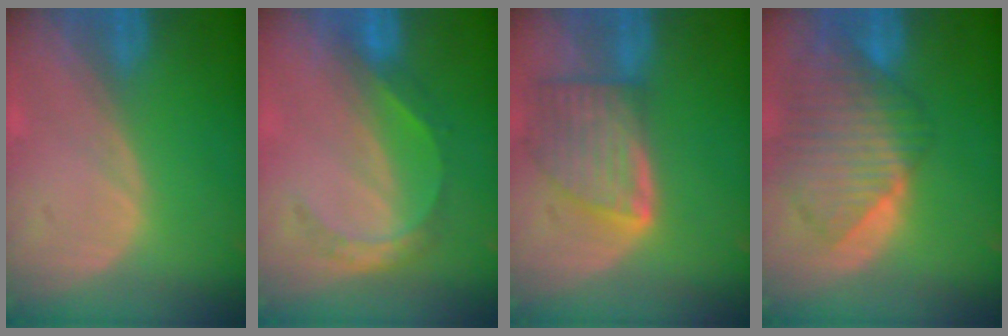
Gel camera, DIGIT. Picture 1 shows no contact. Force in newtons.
{"total": 5.2, "press": 4.6, "slide": 2.5}
{"total": 8.0, "press": 7.2, "slide": 3.5}
{"total": 10.3, "press": 8.9, "slide": 5.2}